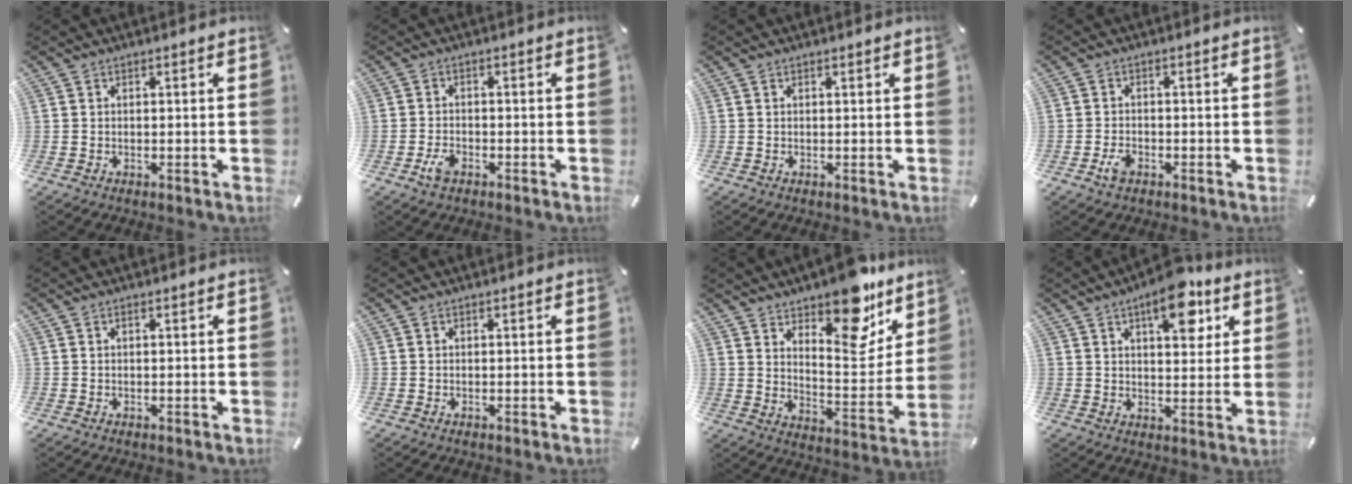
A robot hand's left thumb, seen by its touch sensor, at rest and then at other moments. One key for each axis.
{"total": 3.4, "fx": -1.9, "fy": 2.0, "fz": 2.1, "tx": -0.057, "ty": 0.000, "tz": -0.038}
{"total": 0.0}
{"total": 2.8, "fx": -1.5, "fy": 1.7, "fz": 1.7, "tx": -0.046, "ty": 0.001, "tz": -0.030}
{"total": 0.5, "fx": 0.1, "fy": 0.1, "fz": 0.5, "tx": -0.010, "ty": 0.001, "tz": 0.002}
{"total": 0.0}
{"total": 15.7, "fx": 12.5, "fy": 6.3, "fz": 7.2, "tx": -0.076, "ty": -0.110, "tz": 0.212}
{"total": 12.1, "fx": 6.7, "fy": 5.7, "fz": 8.3, "tx": -0.103, "ty": -0.030, "tz": 0.110}